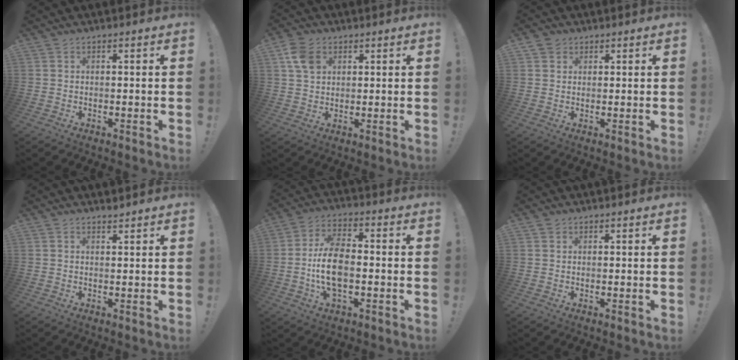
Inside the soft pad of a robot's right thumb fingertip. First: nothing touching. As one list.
[{"total": 7.5, "force": [2.9, 5.6, 4.0], "torque": [-0.065, 0.004, 0.061]}, {"total": 2.7, "force": [1.6, 2.1, 0.3], "torque": [-0.011, -0.001, 0.030]}, {"total": 1.4, "force": [1.3, -0.2, 0.1], "torque": [0.013, -0.014, 0.022]}, {"total": 12.7, "force": [-2.1, 7.2, 10.2], "torque": [-0.198, 0.008, -0.037]}, {"total": 0.8, "force": [0.5, 0.6, 0.0], "torque": [0.001, 0.000, 0.010]}]